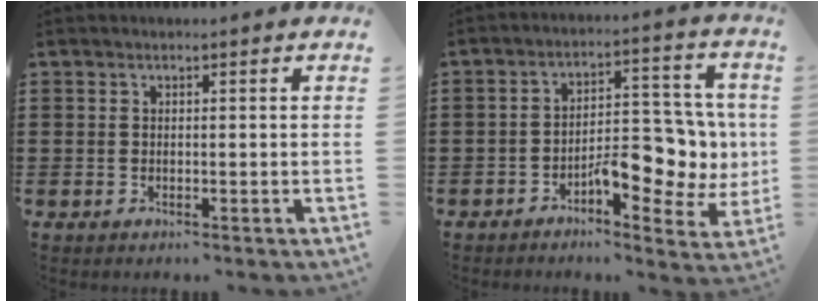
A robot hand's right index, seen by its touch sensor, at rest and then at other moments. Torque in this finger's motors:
{"motor_torque": [2.14, 0.00, 0.65, 0.07]}